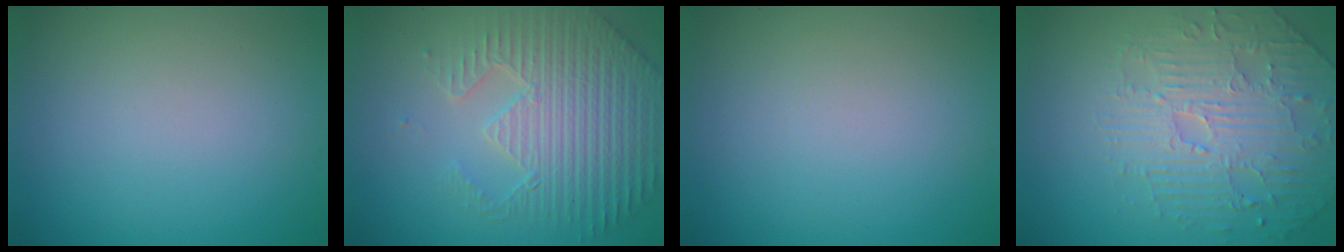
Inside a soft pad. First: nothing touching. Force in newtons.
{"total": 5.9, "press": 5.0, "slide": 3.2}
{"total": 0.0}
{"total": 4.2, "press": 4.1, "slide": 0.9}